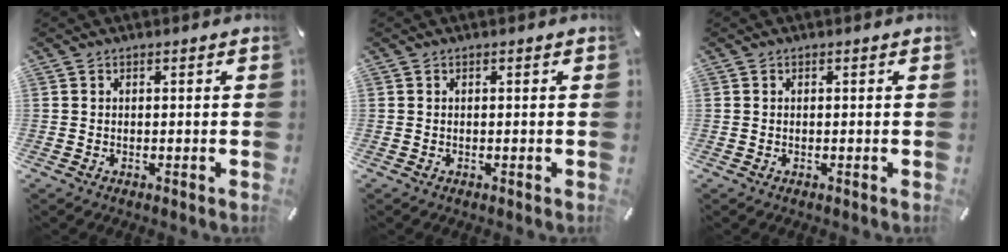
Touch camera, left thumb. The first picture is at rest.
{"total": 0.0}
{"total": 0.0}